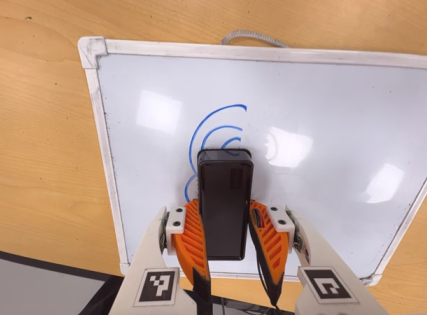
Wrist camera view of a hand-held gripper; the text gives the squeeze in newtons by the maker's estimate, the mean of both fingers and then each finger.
{"total": 10.1, "left": 10.2, "right": 10.1}